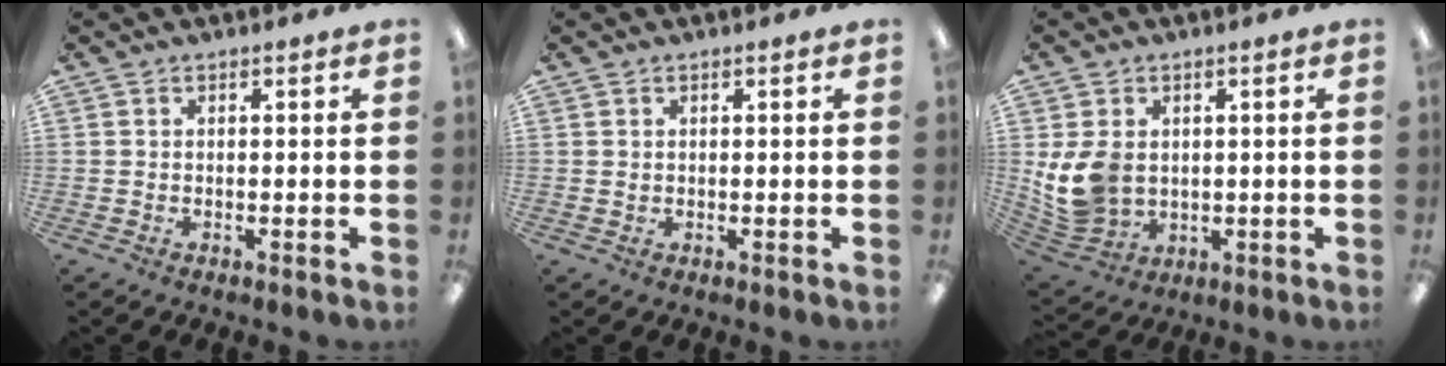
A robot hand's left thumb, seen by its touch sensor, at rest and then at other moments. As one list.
[{"total": 0.8, "force": [0.6, 0.4, 0.2], "torque": [-0.005, 0.000, 0.012]}, {"total": 10.6, "force": [1.2, 8.2, 6.5], "torque": [-0.160, 0.004, 0.027]}]